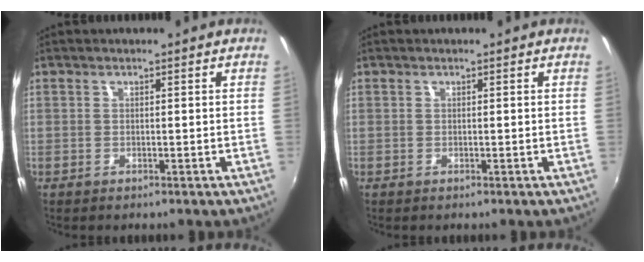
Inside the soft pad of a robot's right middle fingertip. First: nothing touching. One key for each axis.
{"total": 0.0}